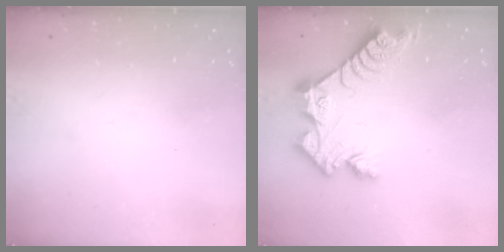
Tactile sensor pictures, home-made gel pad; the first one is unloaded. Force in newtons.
{"total": 12.4, "press": 12.3, "slide": 1.4}